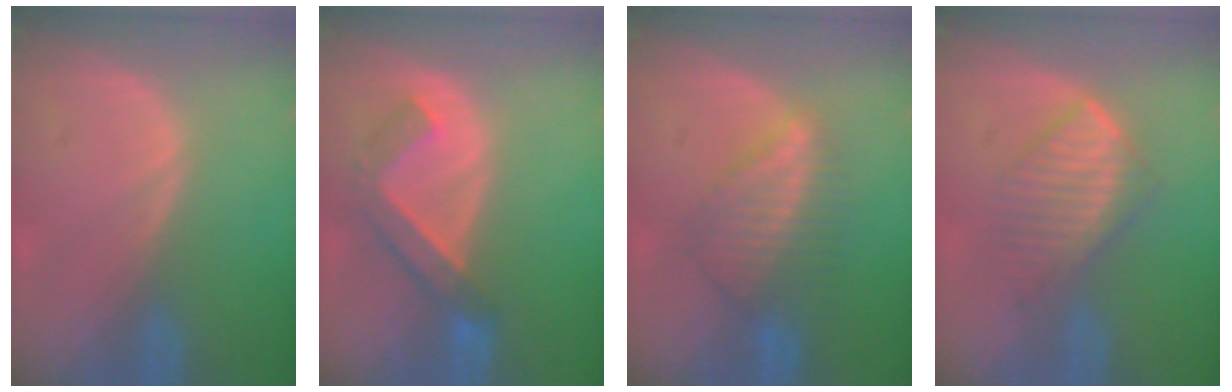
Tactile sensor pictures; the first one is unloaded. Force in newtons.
{"total": 5.3, "press": 5.3, "slide": 0.2}
{"total": 6.4, "press": 6.4, "slide": 0.1}
{"total": 6.0, "press": 5.7, "slide": 2.0}